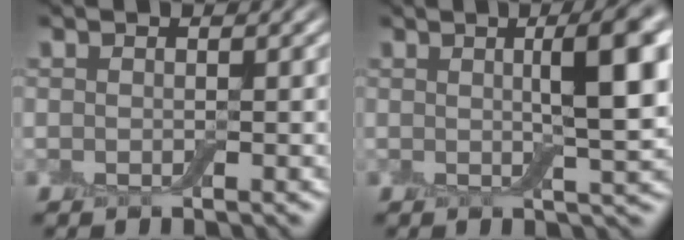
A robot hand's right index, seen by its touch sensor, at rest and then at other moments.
{"total": 7.2, "force": [1.5, 1.6, 6.8], "torque": [-0.079, 0.008, 0.021]}